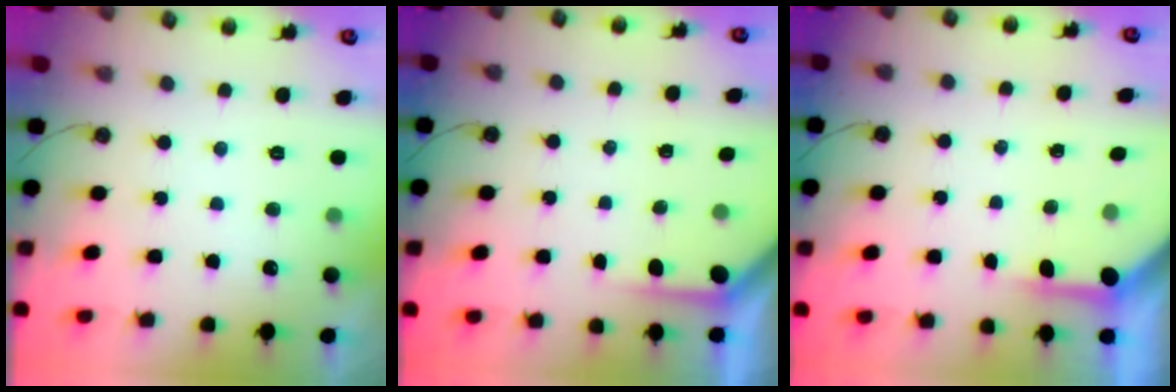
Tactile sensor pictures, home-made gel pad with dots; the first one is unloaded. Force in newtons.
{"total": 2.2, "press": 2.2, "slide": 0.3}
{"total": 3.9, "press": 3.8, "slide": 0.3}